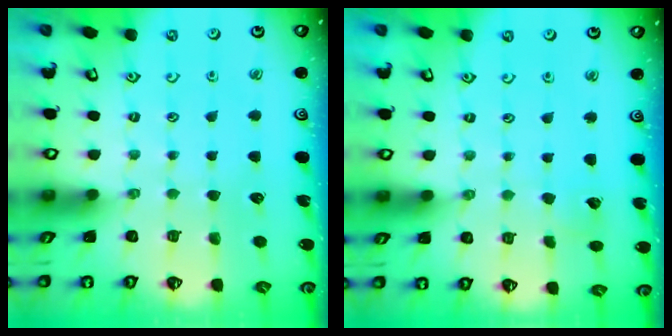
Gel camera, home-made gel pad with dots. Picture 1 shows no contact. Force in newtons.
{"total": 2.8, "press": 2.7, "slide": 0.3}